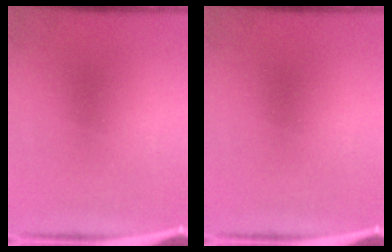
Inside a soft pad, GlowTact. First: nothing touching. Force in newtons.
{"total": 0.0}